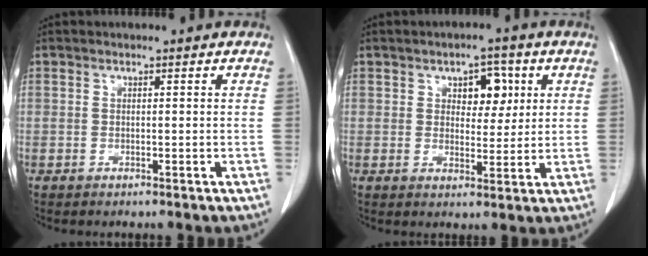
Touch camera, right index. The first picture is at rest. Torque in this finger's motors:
{"motor_torque": [0.22, 0.19, 0.08, 0.04]}